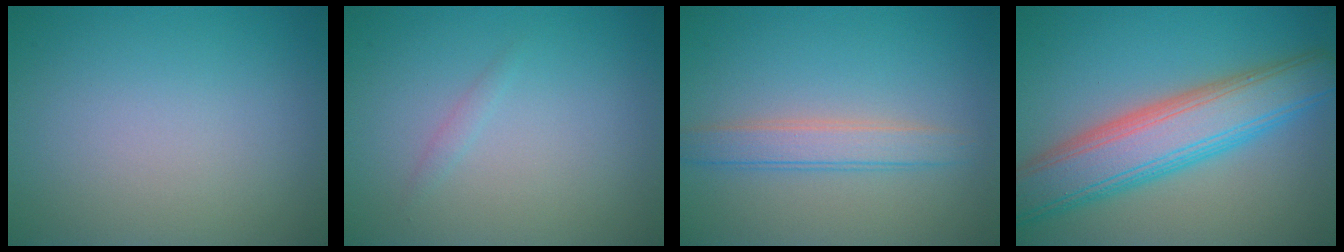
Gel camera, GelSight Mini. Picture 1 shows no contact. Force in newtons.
{"total": 0.7, "press": 0.7, "slide": 0.0}
{"total": 2.7, "press": 2.7, "slide": 0.0}
{"total": 8.4, "press": 8.4, "slide": 0.3}